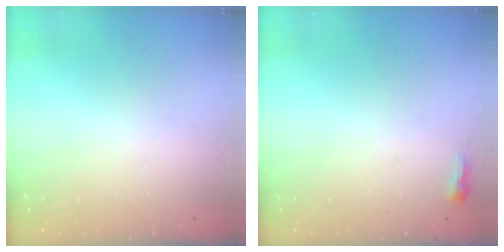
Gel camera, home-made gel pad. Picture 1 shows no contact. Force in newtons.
{"total": 2.9, "press": 2.8, "slide": 0.8}